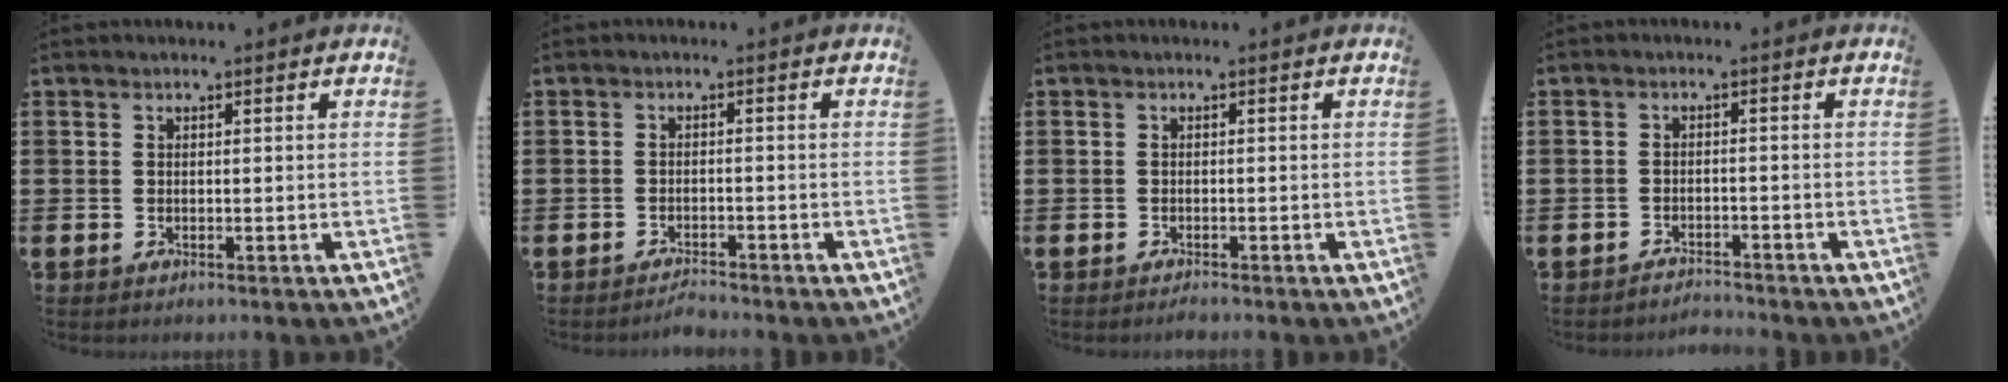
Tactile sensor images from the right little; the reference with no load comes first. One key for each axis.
{"total": 1.5, "fx": -1.5, "fy": 0.0, "fz": 0.1, "tx": 0.000, "ty": -0.001, "tz": -0.031}
{"total": 0.6, "fx": -0.5, "fy": 0.0, "fz": 0.3, "tx": -0.006, "ty": -0.003, "tz": -0.010}
{"total": 1.9, "fx": -1.9, "fy": -0.1, "fz": -0.3, "tx": -0.001, "ty": 0.005, "tz": -0.042}